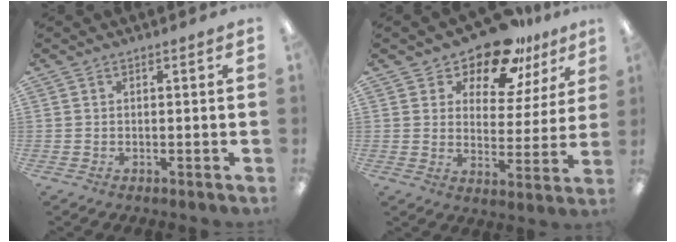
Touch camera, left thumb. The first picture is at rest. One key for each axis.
{"total": 13.9, "fx": 11.8, "fy": 5.3, "fz": 5.2, "tx": -0.090, "ty": -0.084, "tz": 0.210}